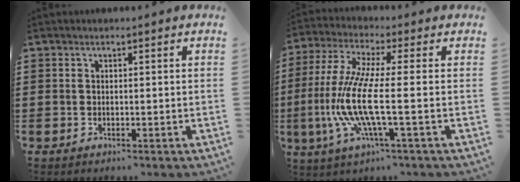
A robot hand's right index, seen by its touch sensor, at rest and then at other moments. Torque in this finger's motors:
{"motor_torque": [2.14, 0.00, 1.05, 0.21]}